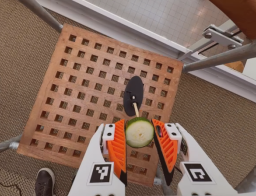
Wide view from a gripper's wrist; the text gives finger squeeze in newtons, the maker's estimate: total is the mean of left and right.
{"total": 8.6, "left": 8.8, "right": 8.3}